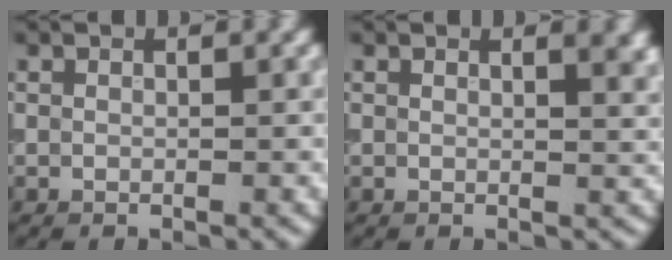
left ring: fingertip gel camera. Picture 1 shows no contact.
{"total": 2.5, "force": [1.5, 1.1, 1.7], "torque": [-0.003, 0.003, 0.019]}